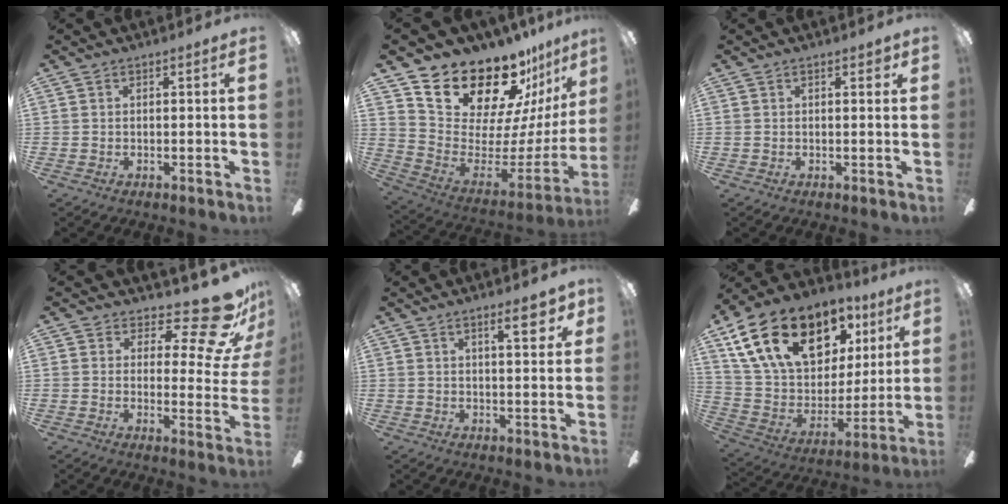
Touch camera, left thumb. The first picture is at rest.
{"total": 23.7, "force": [19.6, 9.8, 9.0], "torque": [-0.147, -0.149, 0.365]}
{"total": 1.9, "force": [1.0, 0.5, 1.5], "torque": [-0.025, -0.001, 0.014]}
{"total": 14.7, "force": [10.4, 4.9, 9.2], "torque": [-0.124, -0.079, 0.173]}
{"total": 7.1, "force": [4.1, 2.0, 5.4], "torque": [-0.058, -0.021, 0.057]}
{"total": 25.0, "force": [14.3, 14.4, 14.5], "torque": [-0.260, -0.064, 0.266]}